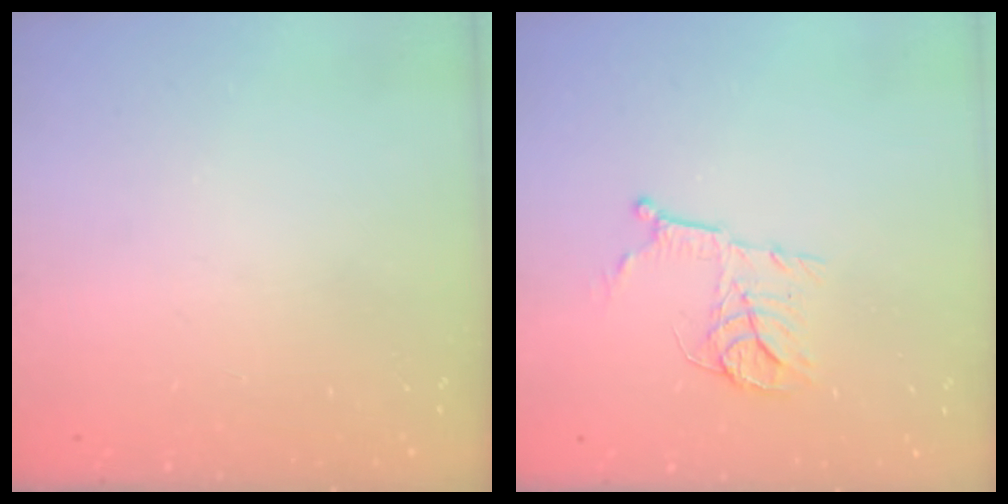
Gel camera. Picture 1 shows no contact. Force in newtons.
{"total": 10.4, "press": 10.4, "slide": 0.6}